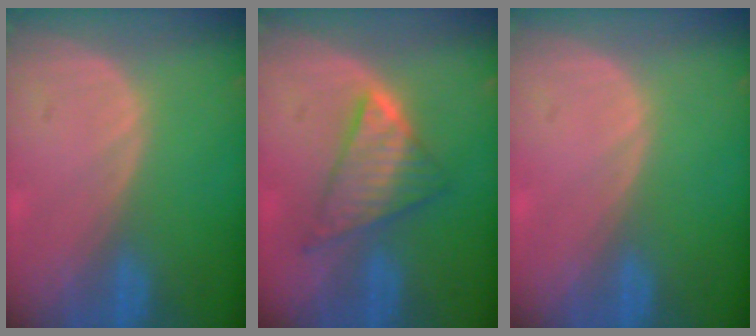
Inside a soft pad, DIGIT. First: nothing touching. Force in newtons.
{"total": 6.7, "press": 6.6, "slide": 0.3}
{"total": 0.0}